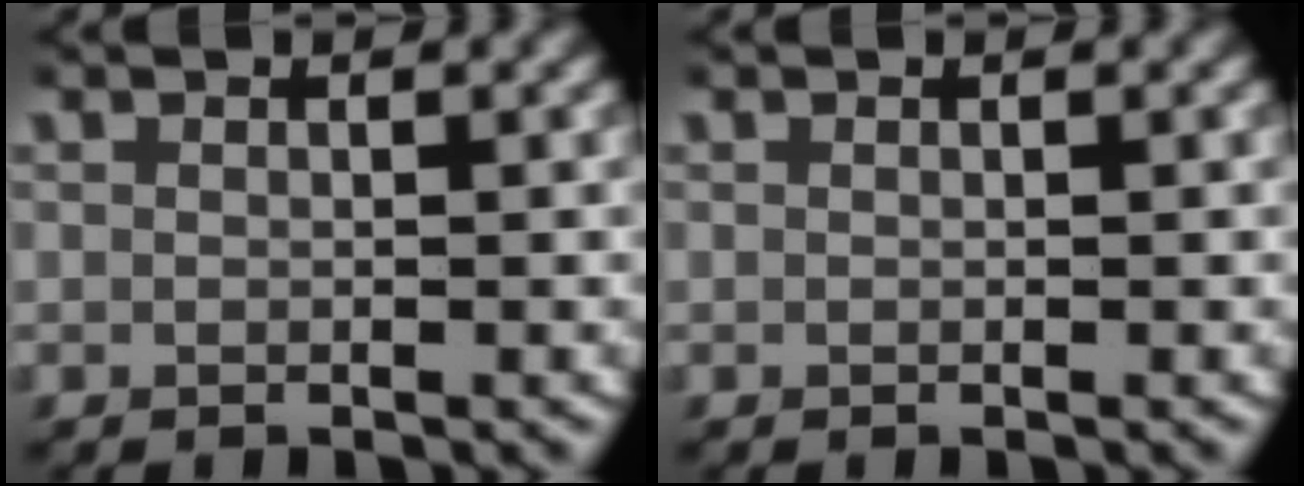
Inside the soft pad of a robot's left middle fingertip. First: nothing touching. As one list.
[{"total": 0.0}]